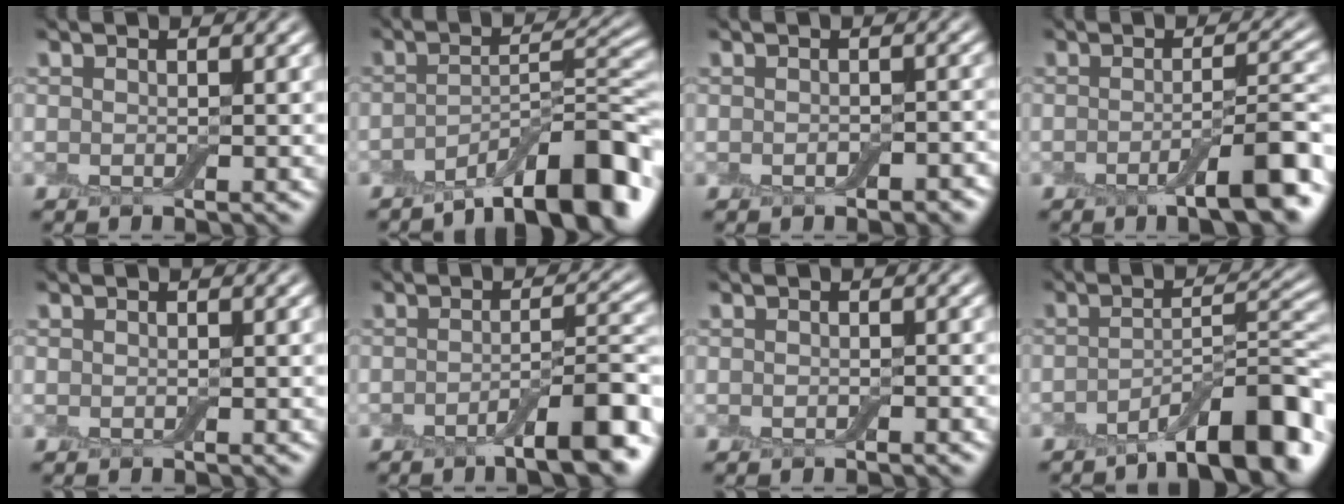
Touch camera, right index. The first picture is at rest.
{"total": 10.0, "force": [-6.4, 2.6, 7.3], "torque": [-0.098, 0.009, -0.107]}
{"total": 1.7, "force": [-0.7, 0.9, 1.2], "torque": [-0.021, -0.003, -0.010]}
{"total": 6.3, "force": [-2.6, 1.3, 5.6], "torque": [-0.079, 0.005, -0.042]}
{"total": 0.0}
{"total": 6.7, "force": [-3.5, 1.4, 5.5], "torque": [-0.074, 0.009, -0.054]}
{"total": 0.6, "force": [-0.3, 0.3, 0.4], "torque": [-0.008, 0.001, -0.003]}
{"total": 9.0, "force": [-5.7, 2.0, 6.7], "torque": [-0.088, 0.012, -0.091]}